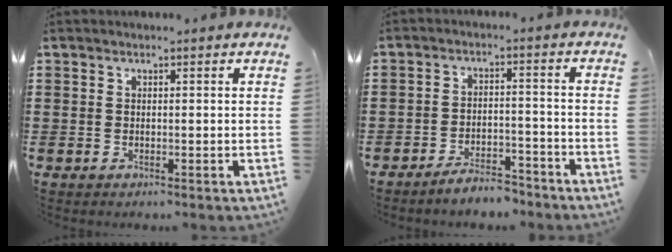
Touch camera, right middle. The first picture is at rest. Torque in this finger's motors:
{"motor_torque": [1.95, 0.19, 0.19, 0.07]}